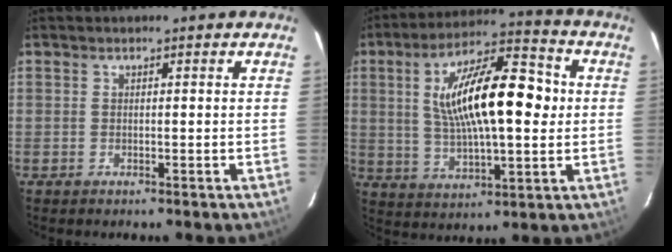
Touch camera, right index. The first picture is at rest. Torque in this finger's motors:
{"motor_torque": [1.49, 0.02, 1.05, 0.21]}